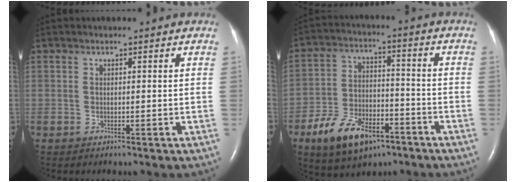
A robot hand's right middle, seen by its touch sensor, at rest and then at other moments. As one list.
[{"total": 12.2, "force": [-7.2, 6.1, 7.7], "torque": [-0.145, 0.004, -0.121]}]